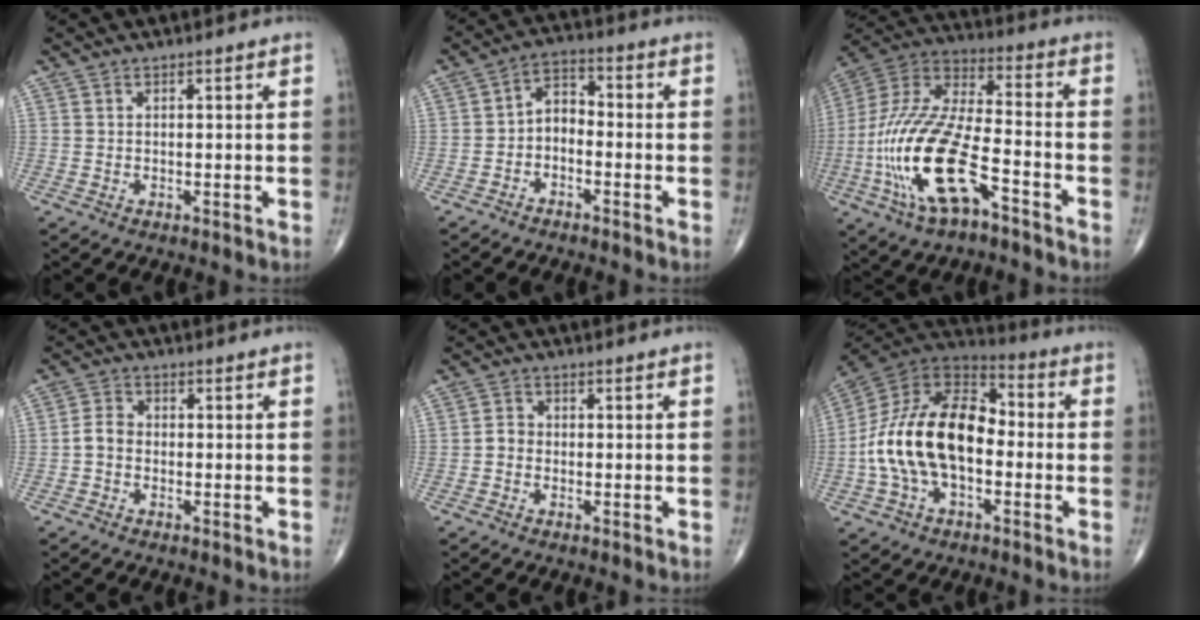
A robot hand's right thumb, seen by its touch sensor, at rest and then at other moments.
{"total": 5.0, "force": [-2.0, 3.2, 3.2], "torque": [-0.041, 0.033, -0.050]}
{"total": 22.6, "force": [-8.5, 8.9, 19.0], "torque": [-0.422, 0.035, -0.154]}
{"total": 3.2, "force": [-0.8, 2.4, 1.9], "torque": [-0.030, 0.011, -0.024]}
{"total": 2.0, "force": [-0.6, 1.7, 0.9], "torque": [-0.008, 0.007, -0.018]}
{"total": 20.9, "force": [-2.4, 12.5, 16.6], "torque": [-0.298, 0.040, -0.047]}